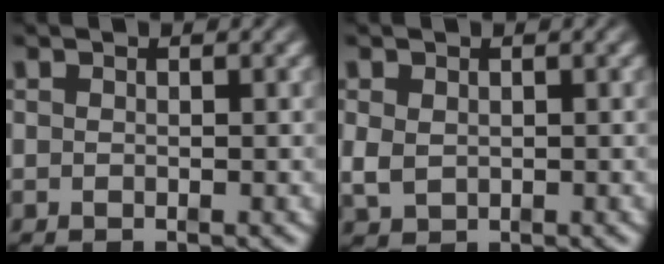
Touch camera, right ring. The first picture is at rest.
{"total": 1.8, "force": [-0.1, 1.6, 0.8], "torque": [-0.028, -0.014, 0.012]}